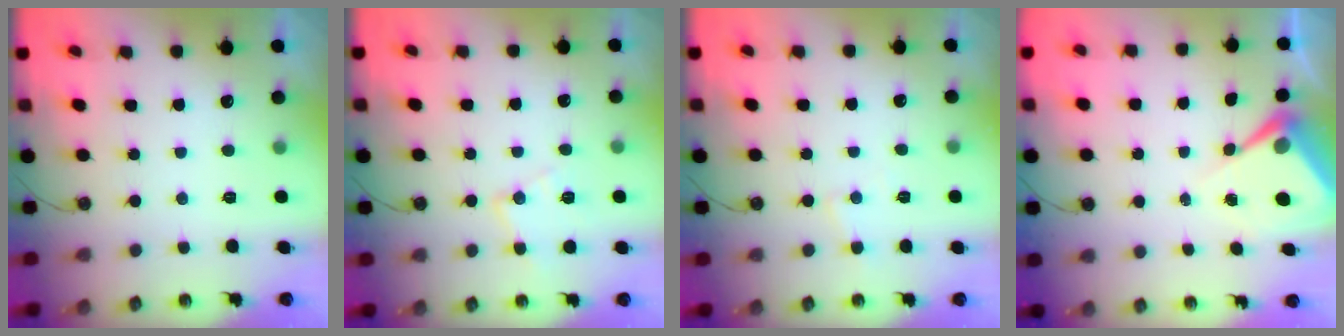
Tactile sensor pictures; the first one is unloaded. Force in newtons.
{"total": 10.1, "press": 10.1, "slide": 0.7}
{"total": 4.8, "press": 4.8, "slide": 0.6}
{"total": 7.9, "press": 7.9, "slide": 0.5}